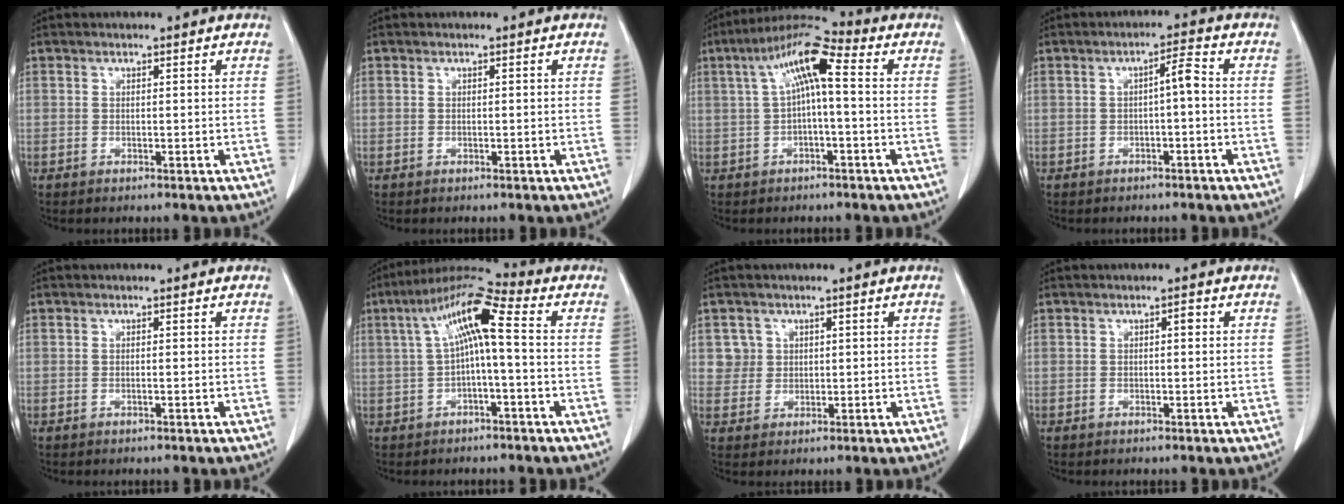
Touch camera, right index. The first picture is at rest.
{"total": 0.0}
{"total": 9.1, "force": [1.5, 1.6, 8.8], "torque": [-0.164, 0.038, 0.021]}
{"total": 2.9, "force": [-0.3, 0.4, 2.8], "torque": [-0.042, 0.009, -0.006]}
{"total": 0.0}
{"total": 9.7, "force": [1.1, 1.2, 9.5], "torque": [-0.179, 0.040, 0.016]}
{"total": 3.1, "force": [1.1, 2.9, -0.3], "torque": [0.022, 0.004, 0.017]}
{"total": 0.9, "force": [0.2, 0.3, 0.8], "torque": [-0.010, 0.004, 0.001]}